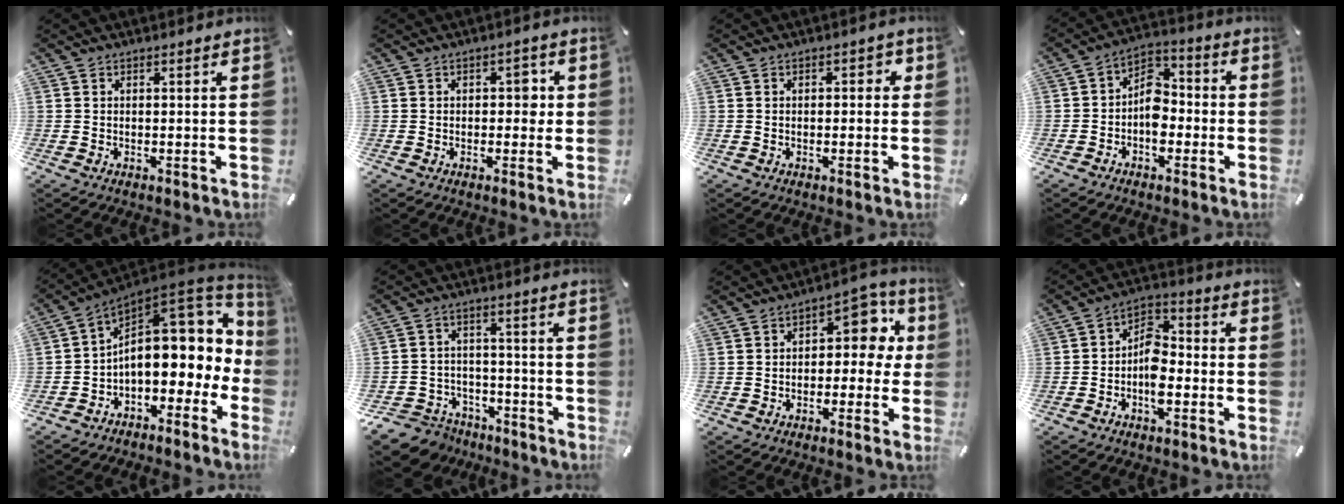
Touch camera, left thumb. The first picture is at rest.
{"total": 3.3, "force": [0.2, 2.2, 2.5], "torque": [-0.017, 0.000, -0.009]}
{"total": 1.8, "force": [-0.2, 1.3, 1.3], "torque": [-0.018, 0.007, -0.009]}
{"total": 8.3, "force": [-3.0, 5.6, 5.3], "torque": [-0.099, 0.015, -0.058]}
{"total": 15.7, "force": [3.0, 9.9, 11.8], "torque": [-0.151, -0.045, 0.052]}
{"total": 8.6, "force": [-6.2, 5.7, 1.7], "torque": [-0.031, 0.039, -0.112]}
{"total": 9.2, "force": [2.1, 5.9, 6.8], "torque": [-0.075, -0.014, 0.031]}
{"total": 8.2, "force": [-3.2, 4.8, 5.8], "torque": [-0.119, 0.019, -0.060]}